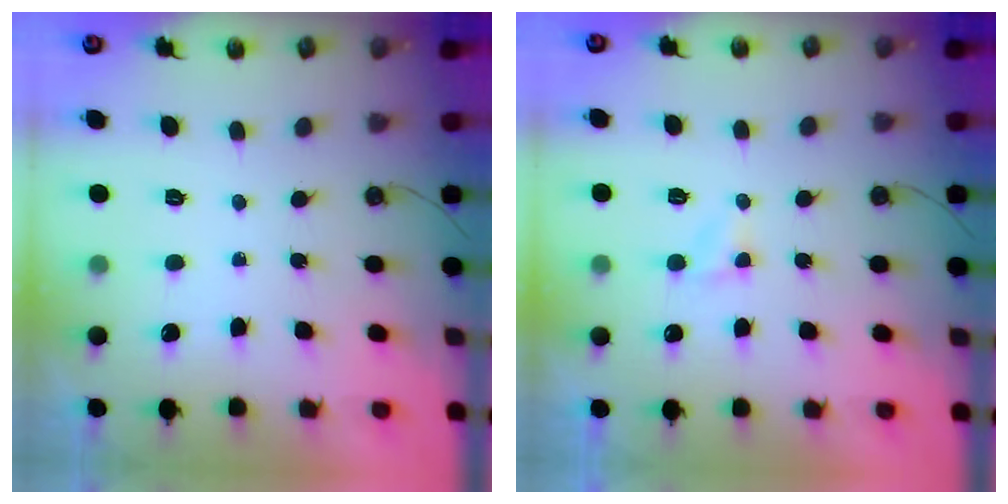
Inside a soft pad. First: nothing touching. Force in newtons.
{"total": 2.7, "press": 2.7, "slide": 0.3}